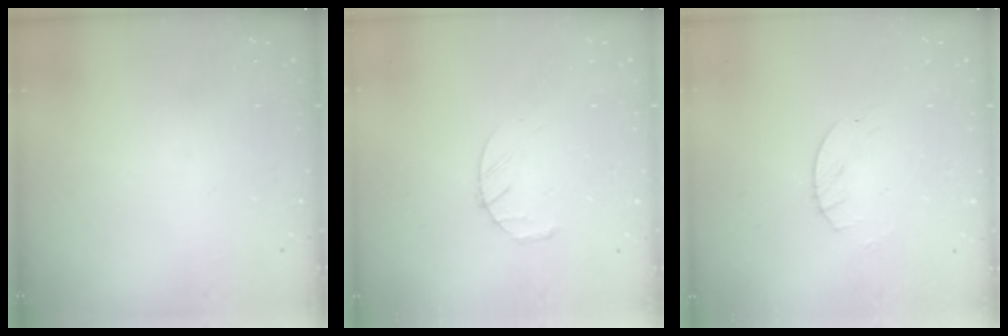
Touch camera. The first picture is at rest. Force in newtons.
{"total": 4.4, "press": 4.4, "slide": 0.7}
{"total": 2.6, "press": 2.6, "slide": 0.3}